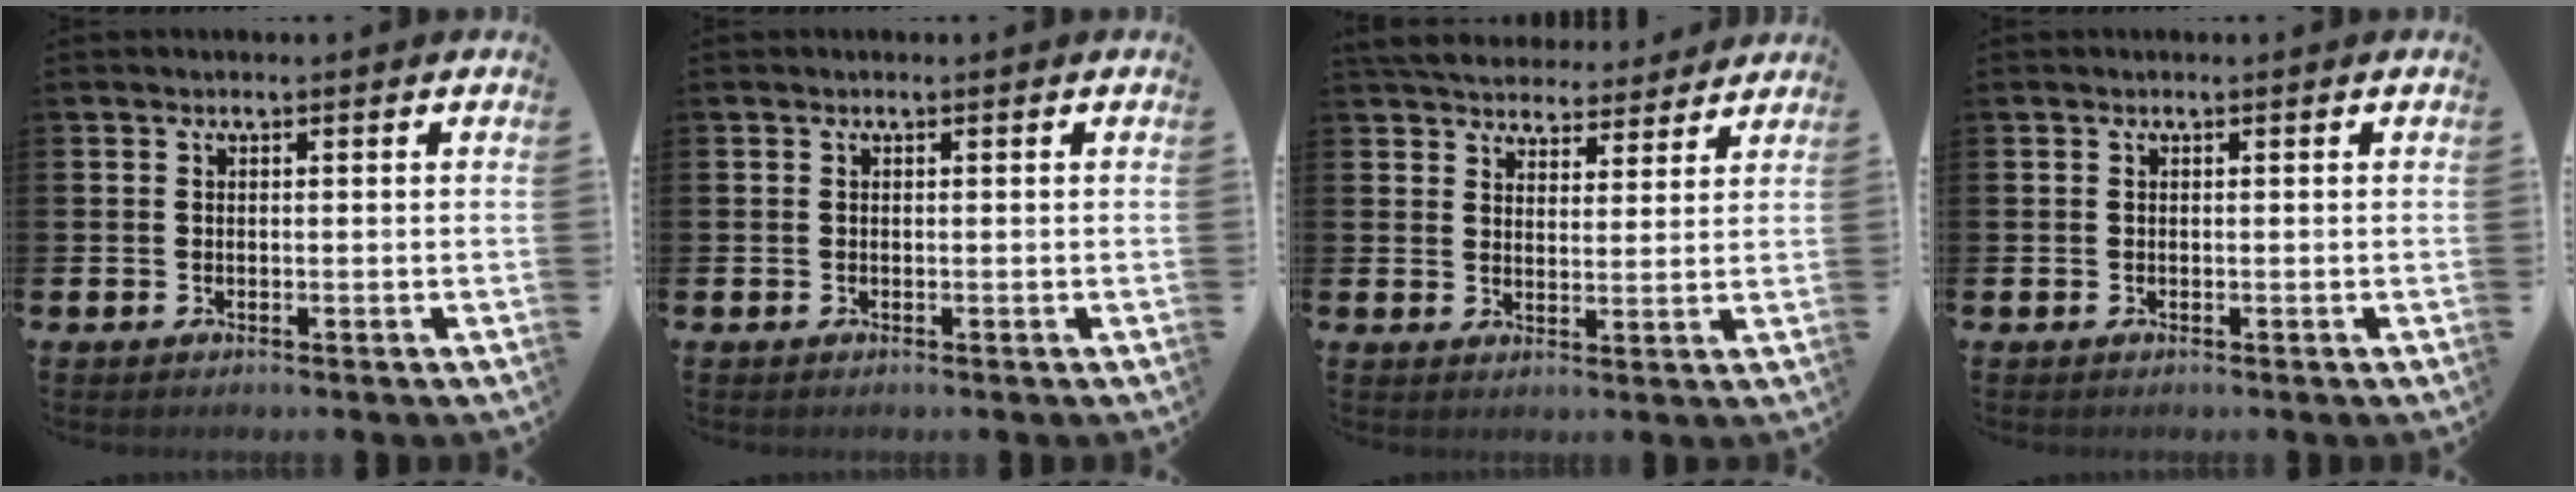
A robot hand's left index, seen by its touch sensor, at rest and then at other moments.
{"total": 0.0}
{"total": 5.6, "force": [5.4, 1.4, 0.3], "torque": [-0.025, -0.035, 0.098]}
{"total": 0.0}